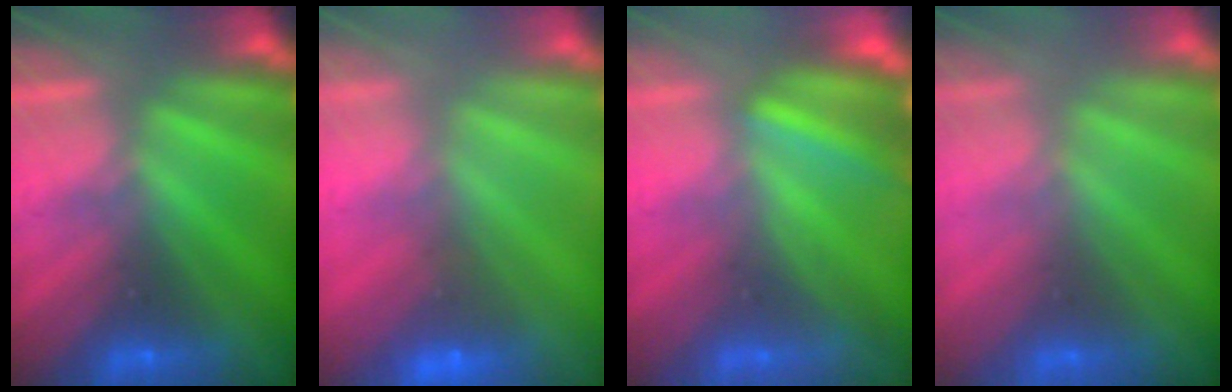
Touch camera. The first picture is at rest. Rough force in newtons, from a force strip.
{"total": 6.7}
{"total": 7.3}
{"total": 2.8}